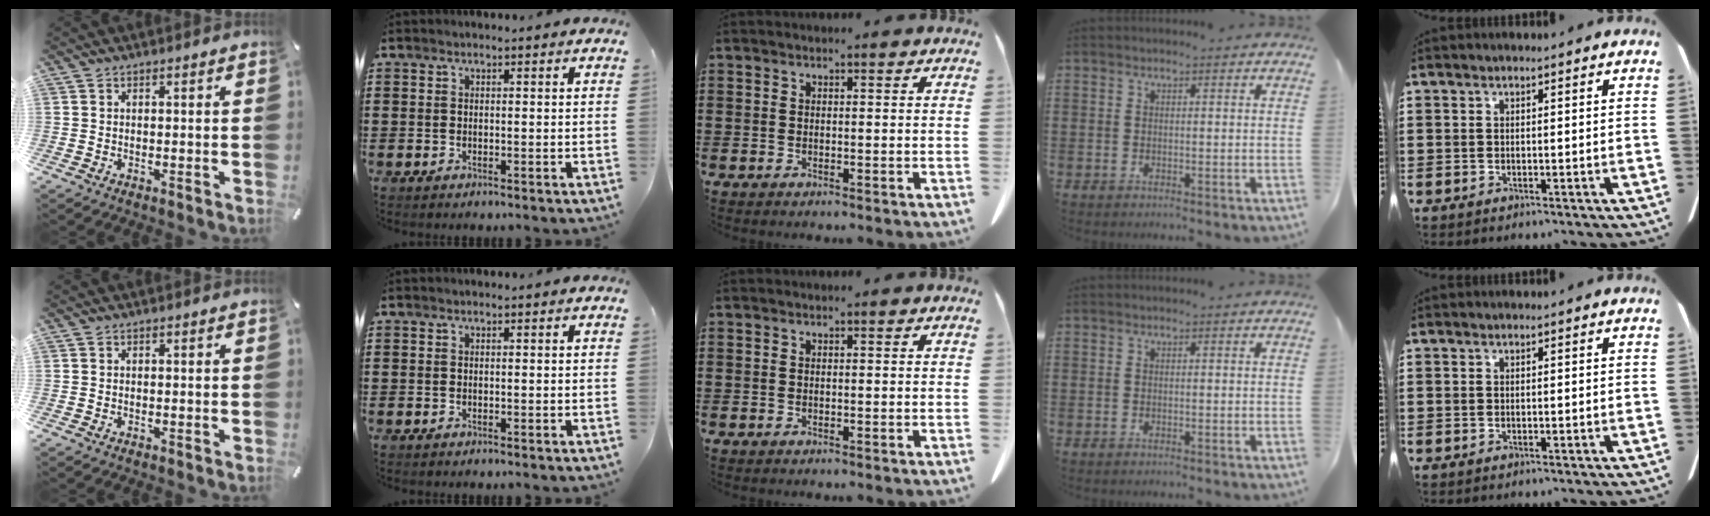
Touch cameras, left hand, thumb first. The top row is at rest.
{}